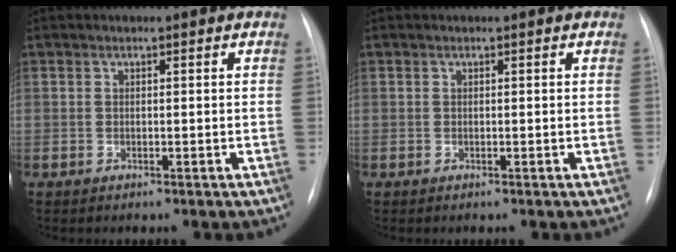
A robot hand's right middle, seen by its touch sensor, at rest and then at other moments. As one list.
[{"total": 0.0}]